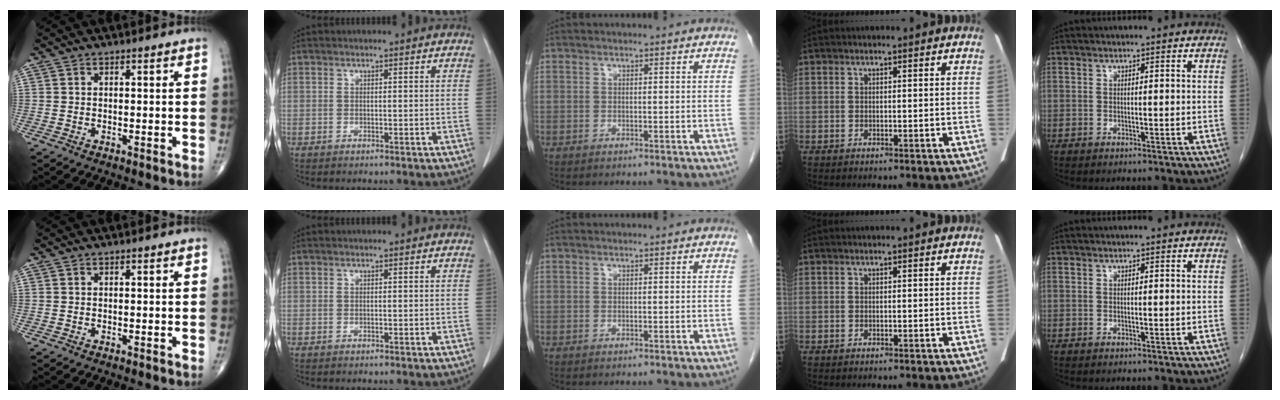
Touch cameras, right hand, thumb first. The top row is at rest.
{}